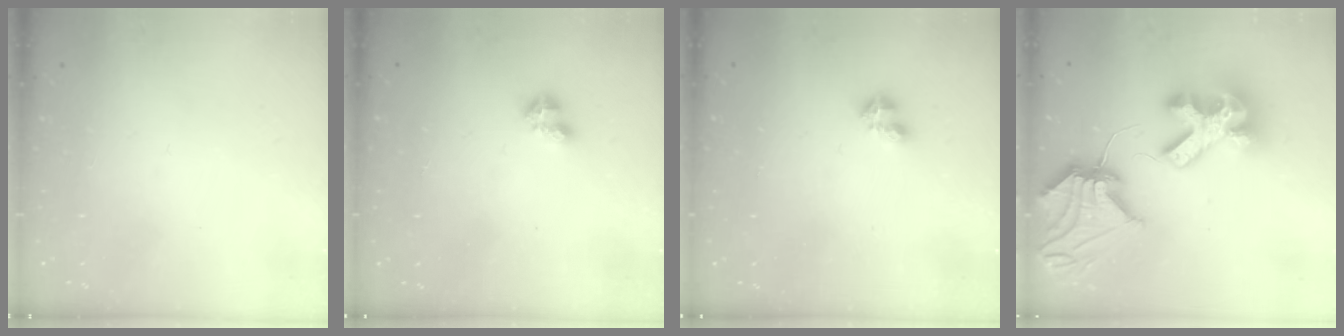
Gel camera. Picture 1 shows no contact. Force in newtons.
{"total": 2.4, "press": 2.4, "slide": 0.5}
{"total": 2.9, "press": 2.8, "slide": 0.6}
{"total": 19.4, "press": 19.2, "slide": 2.5}